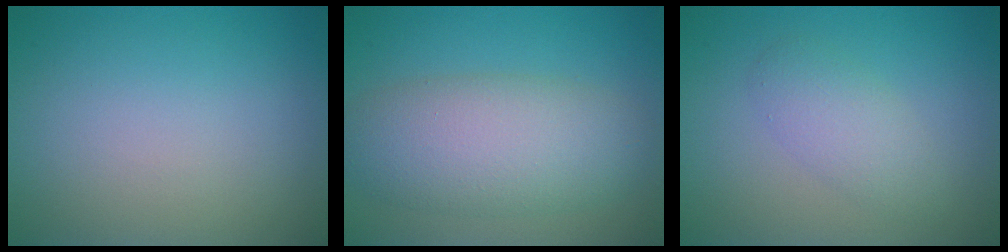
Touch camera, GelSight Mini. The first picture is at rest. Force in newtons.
{"total": 7.0, "press": 7.0, "slide": 0.4}
{"total": 2.6, "press": 2.6, "slide": 0.2}